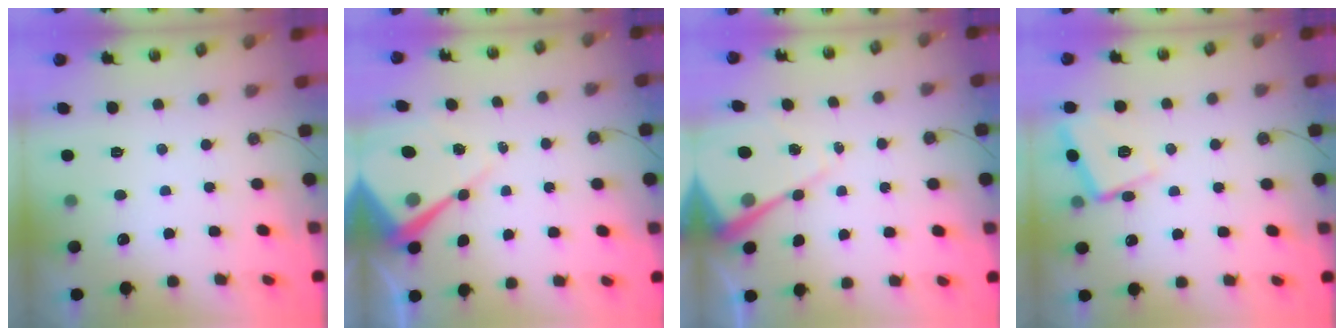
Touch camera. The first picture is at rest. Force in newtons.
{"total": 10.3, "press": 10.2, "slide": 1.1}
{"total": 11.8, "press": 11.7, "slide": 1.2}
{"total": 12.2, "press": 12.1, "slide": 1.0}